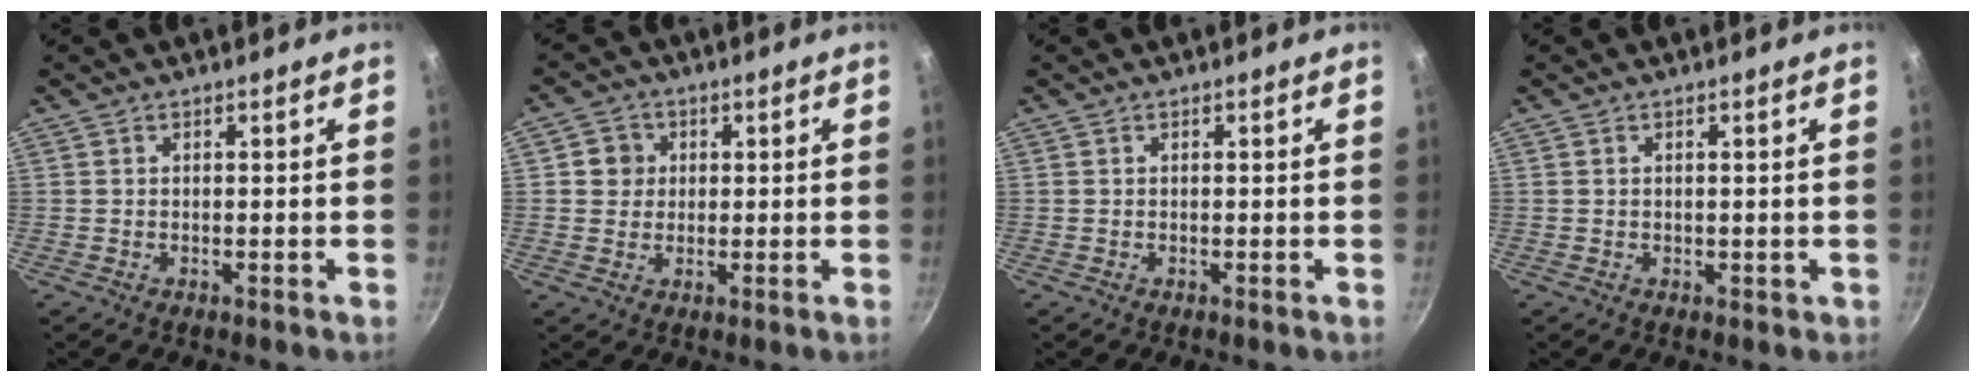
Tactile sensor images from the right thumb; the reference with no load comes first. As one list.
[{"total": 4.5, "force": [0.8, 4.3, 1.1], "torque": [0.014, 0.002, 0.006]}, {"total": 0.0}, {"total": 0.8, "force": [0.2, 0.7, 0.2], "torque": [0.005, 0.002, 0.004]}]